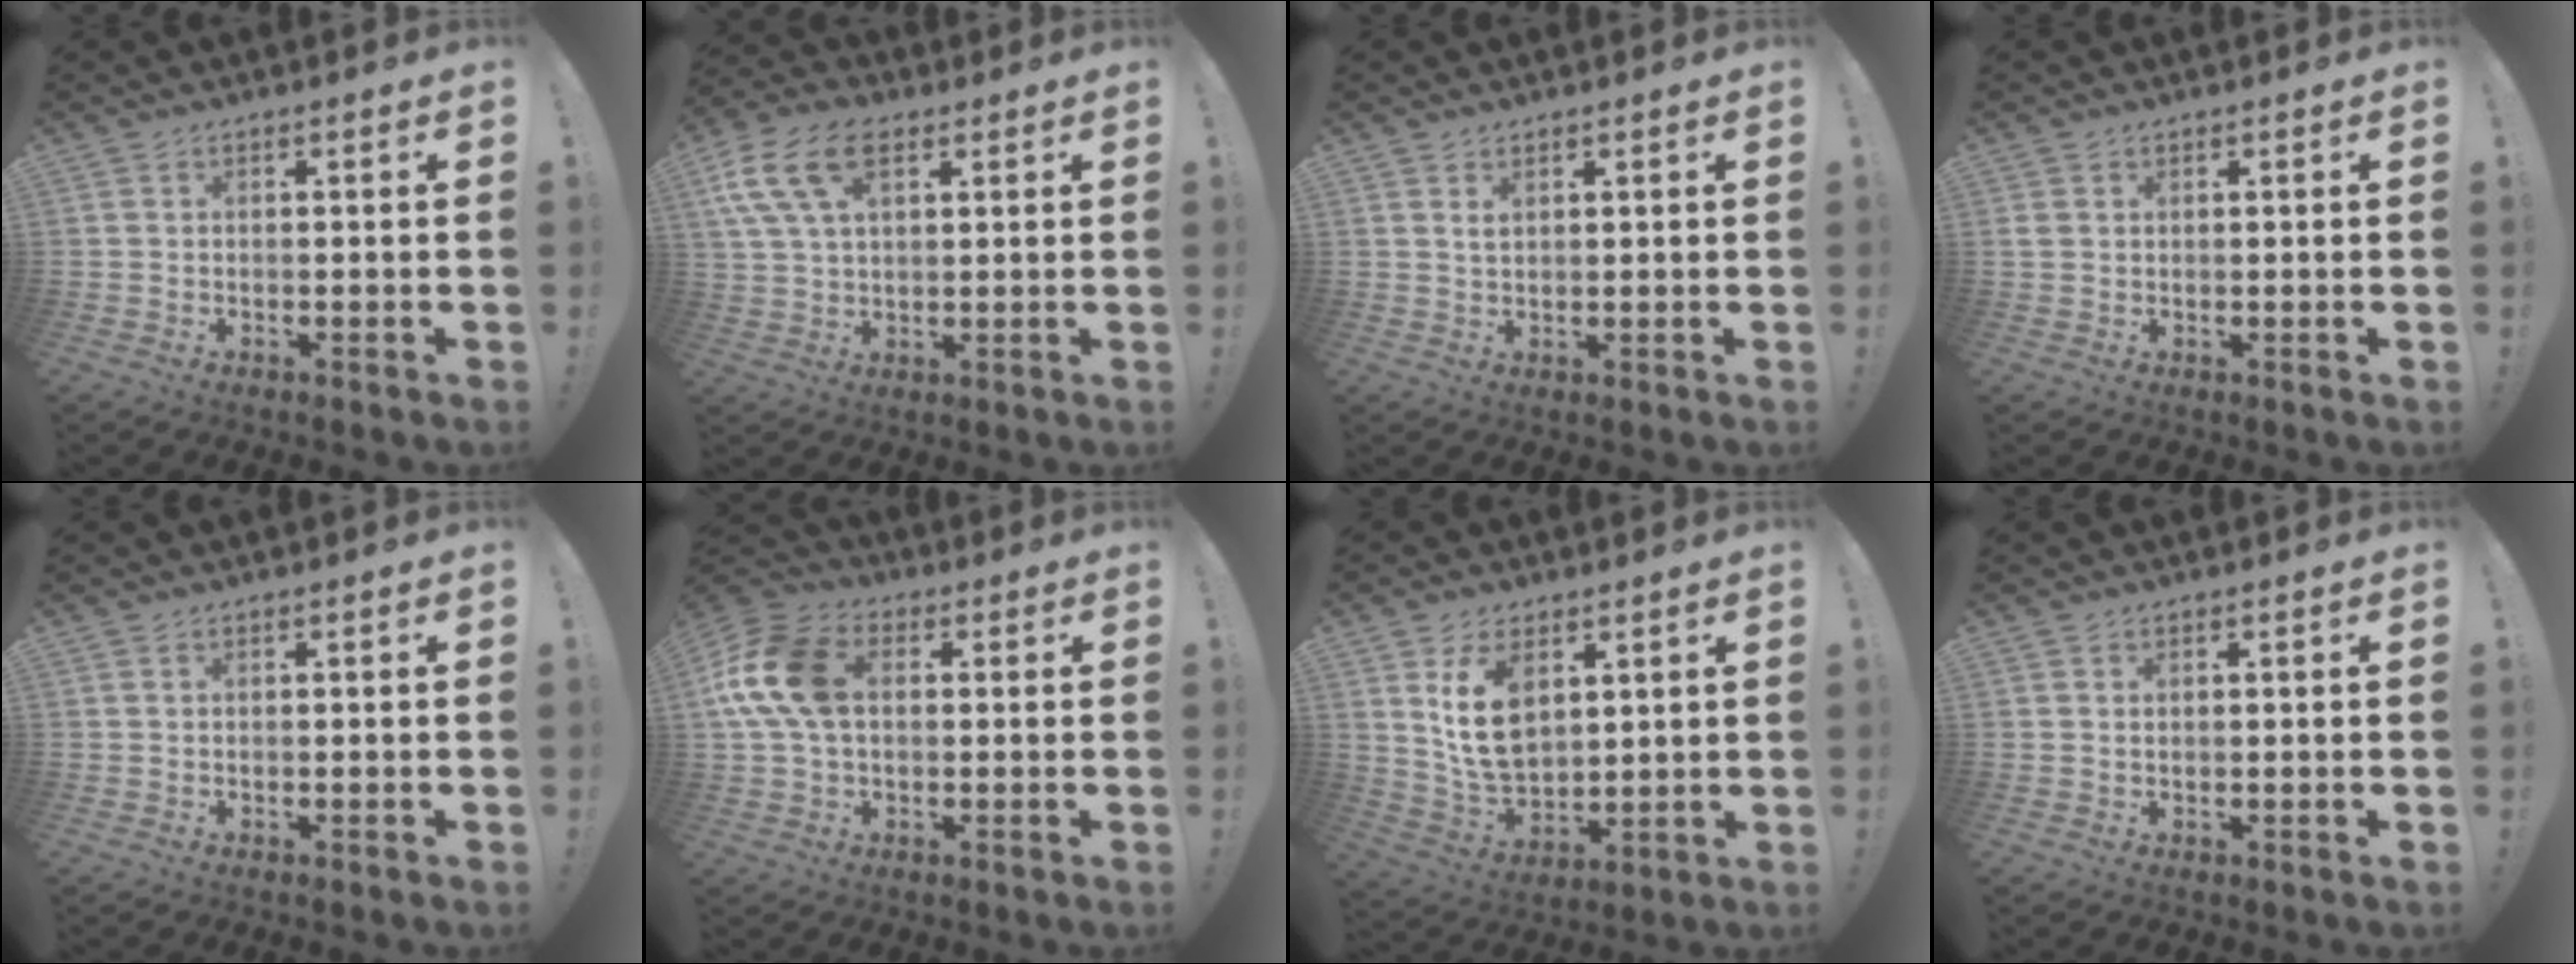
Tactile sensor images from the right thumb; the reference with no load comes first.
{"total": 13.6, "force": [5.8, 7.8, 9.4], "torque": [-0.203, -0.005, 0.111]}
{"total": 2.0, "force": [1.3, 1.1, 1.0], "torque": [-0.007, -0.005, 0.022]}
{"total": 1.6, "force": [1.0, 1.1, 0.6], "torque": [-0.005, 0.000, 0.018]}
{"total": 0.0}
{"total": 15.7, "force": [2.3, 10.5, 11.5], "torque": [-0.227, 0.013, 0.046]}
{"total": 12.3, "force": [5.3, 8.0, 7.6], "torque": [-0.126, -0.024, 0.100]}
{"total": 0.9, "force": [0.7, 0.5, 0.4], "torque": [-0.009, 0.002, 0.013]}